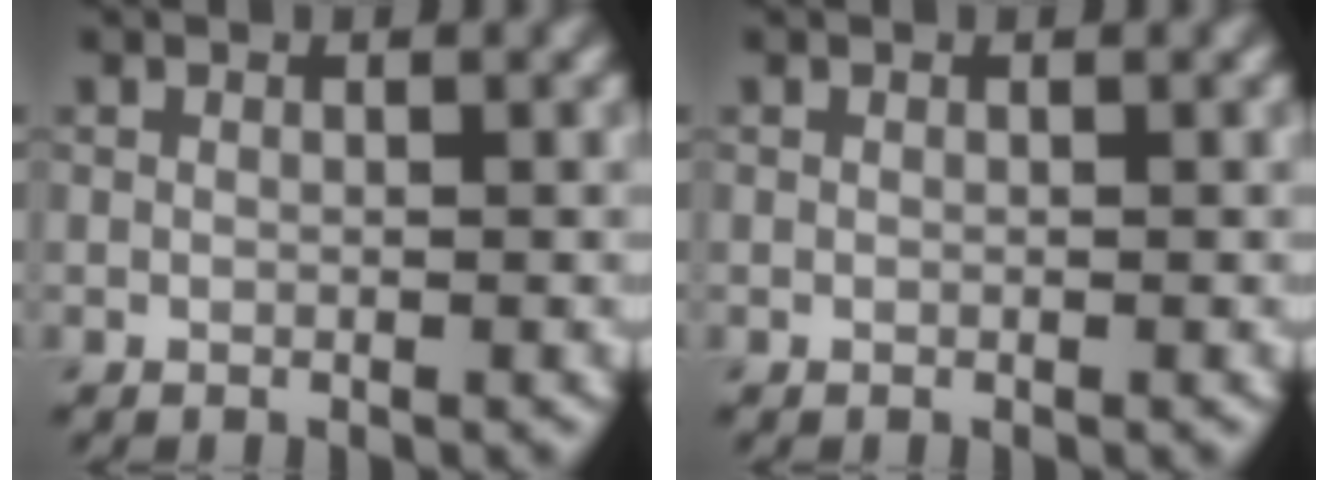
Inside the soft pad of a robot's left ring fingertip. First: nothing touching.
{"total": 0.0}